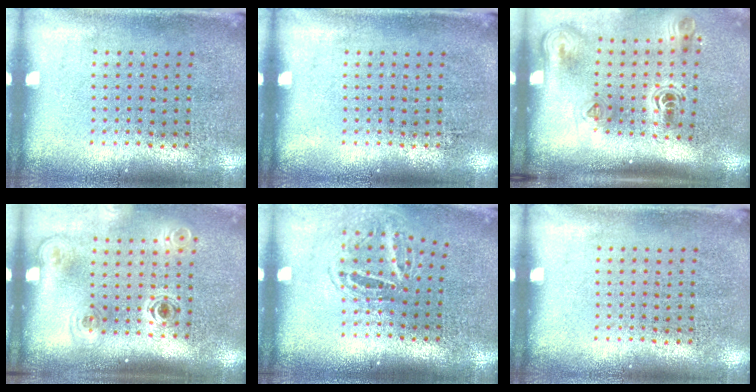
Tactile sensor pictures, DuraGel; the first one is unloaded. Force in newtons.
{"total": 0.0}
{"total": 2.3, "press": 1.5, "slide": 1.7}
{"total": 1.9, "press": 1.2, "slide": 1.4}
{"total": 1.7, "press": 1.2, "slide": 1.3}
{"total": 0.0}